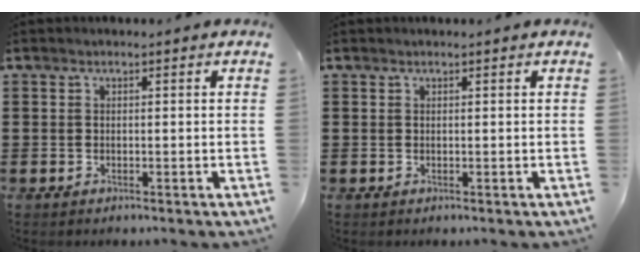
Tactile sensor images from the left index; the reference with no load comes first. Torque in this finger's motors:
{"motor_torque": [-0.18, 0.08, 0.05, -0.01]}